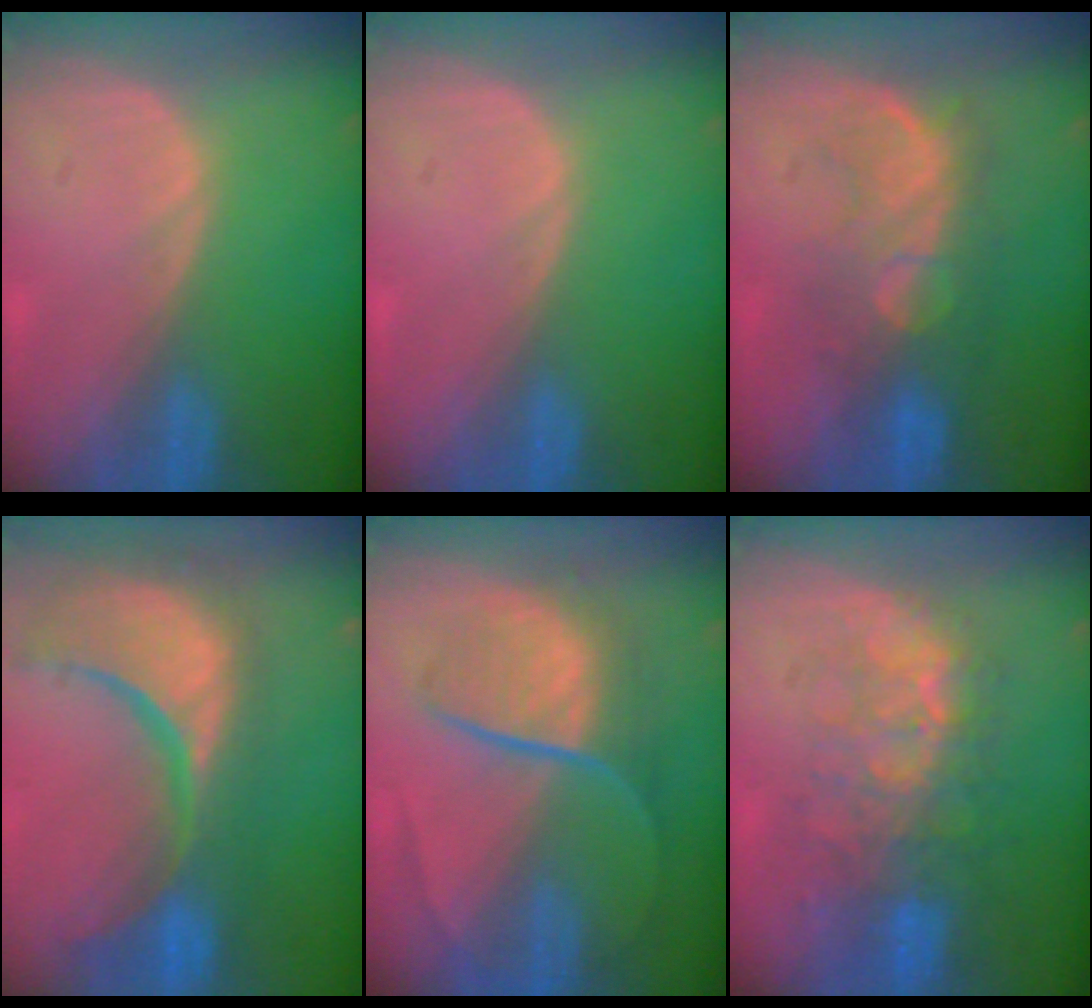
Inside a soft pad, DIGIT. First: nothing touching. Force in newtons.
{"total": 0.0}
{"total": 7.9, "press": 7.8, "slide": 1.4}
{"total": 15.3, "press": 12.1, "slide": 9.4}
{"total": 9.2, "press": 7.6, "slide": 5.2}
{"total": 9.7, "press": 8.8, "slide": 4.0}